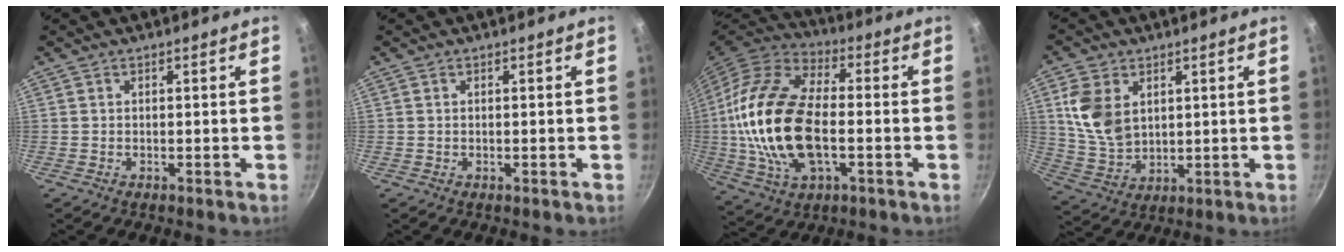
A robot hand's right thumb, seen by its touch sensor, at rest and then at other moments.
{"total": 0.0}
{"total": 23.0, "force": [-1.7, 12.5, 19.2], "torque": [-0.383, 0.024, -0.037]}
{"total": 10.9, "force": [3.2, 7.5, 7.2], "torque": [-0.127, -0.019, 0.073]}